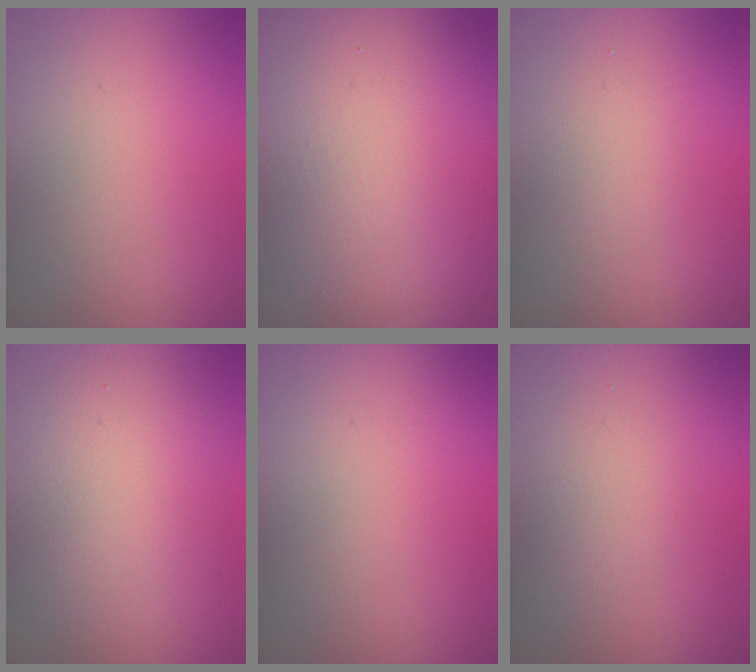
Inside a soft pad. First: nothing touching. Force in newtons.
{"total": 17.4, "press": 17.3, "slide": 1.0}
{"total": 1.2, "press": 1.2, "slide": 0.0}
{"total": 5.8, "press": 5.8, "slide": 0.3}
{"total": 0.0}
{"total": 1.7, "press": 1.7, "slide": 0.1}